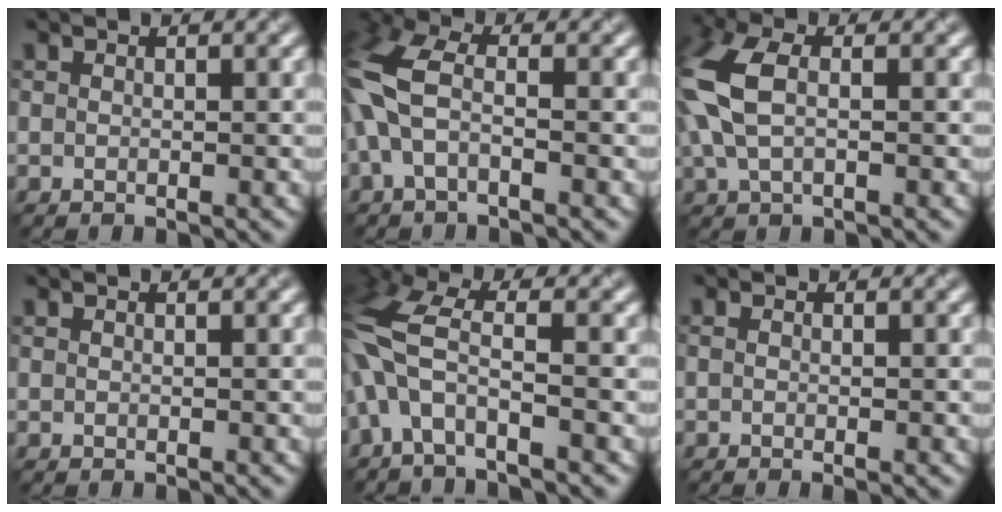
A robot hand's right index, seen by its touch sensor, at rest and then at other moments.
{"total": 5.2, "force": [-1.1, 2.4, 4.5], "torque": [-0.126, 0.024, -0.023]}
{"total": 5.7, "force": [0.1, 3.0, 4.9], "torque": [-0.142, 0.019, 0.008]}
{"total": 0.0}
{"total": 6.3, "force": [-2.6, 2.4, 5.2], "torque": [-0.139, 0.019, -0.056]}
{"total": 1.5, "force": [-0.3, 0.6, 1.3], "torque": [-0.015, 0.004, -0.011]}